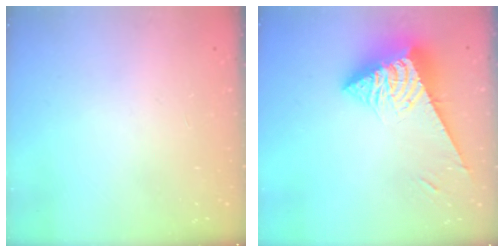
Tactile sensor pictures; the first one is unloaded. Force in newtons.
{"total": 8.1, "press": 8.0, "slide": 1.0}